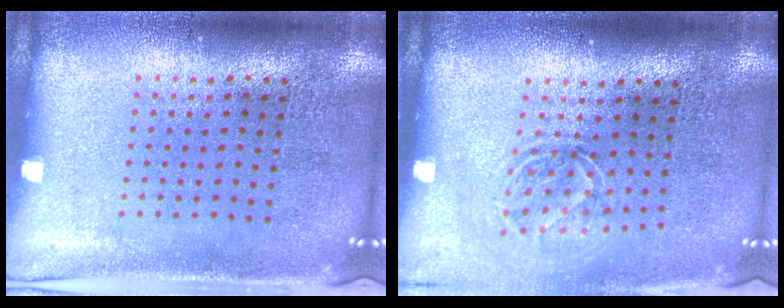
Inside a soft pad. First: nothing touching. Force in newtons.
{"total": 1.5, "press": 1.1, "slide": 1.0}